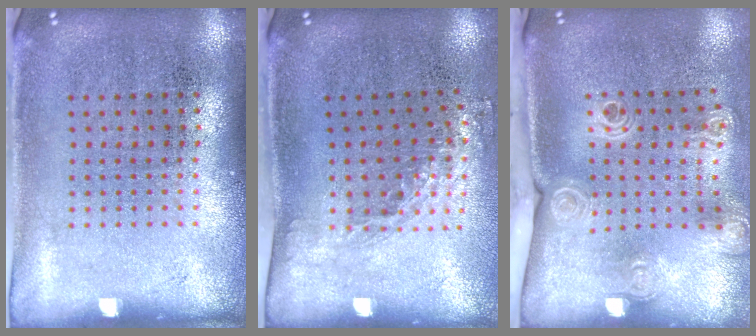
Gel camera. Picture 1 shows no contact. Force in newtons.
{"total": 1.5, "press": 1.1, "slide": 1.0}
{"total": 2.0, "press": 1.5, "slide": 1.4}